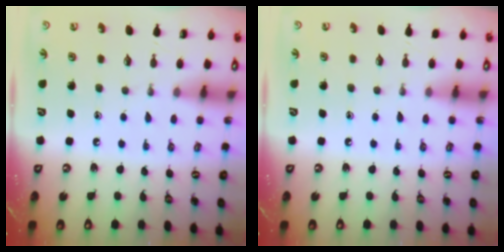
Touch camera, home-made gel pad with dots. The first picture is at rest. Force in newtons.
{"total": 2.7, "press": 2.6, "slide": 0.4}